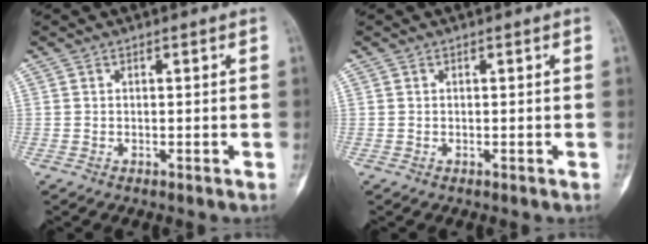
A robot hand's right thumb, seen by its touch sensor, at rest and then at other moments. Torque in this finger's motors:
{"motor_torque": [0.37, 0.39, -0.07, -0.06, 0.05]}